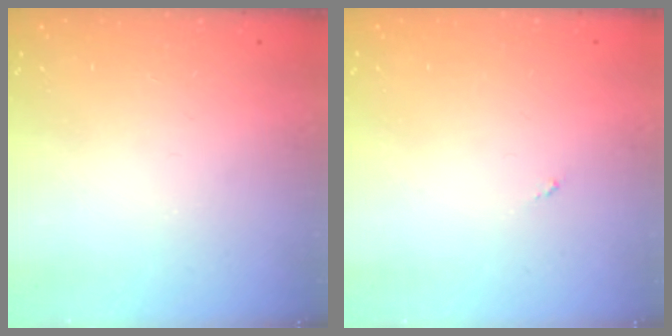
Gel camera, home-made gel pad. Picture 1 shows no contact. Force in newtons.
{"total": 0.0}